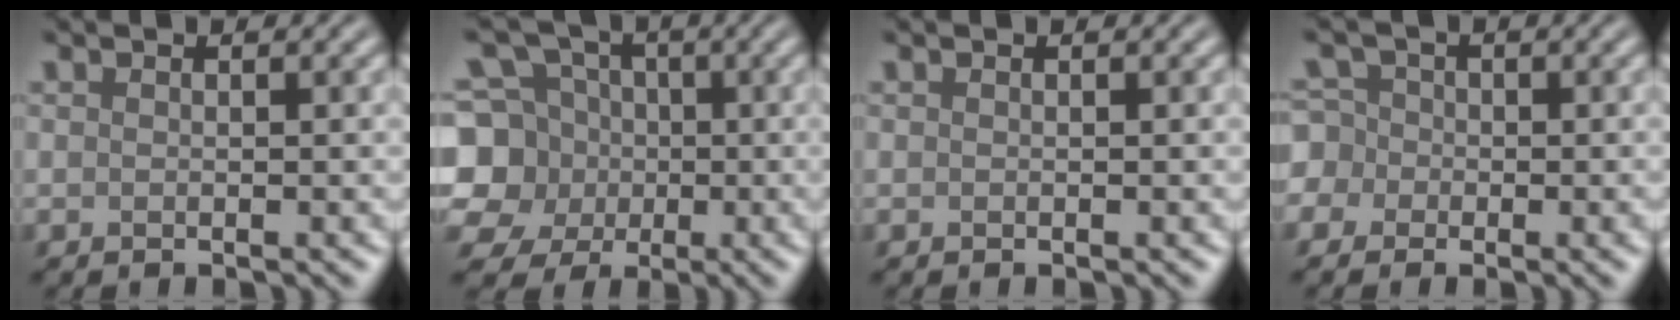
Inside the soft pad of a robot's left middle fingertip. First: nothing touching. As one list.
[{"total": 7.9, "force": [-0.6, 7.3, 2.8], "torque": [-0.070, 0.014, -0.042]}, {"total": 0.0}, {"total": 4.4, "force": [-1.5, 4.0, 1.0], "torque": [-0.009, 0.019, -0.056]}]